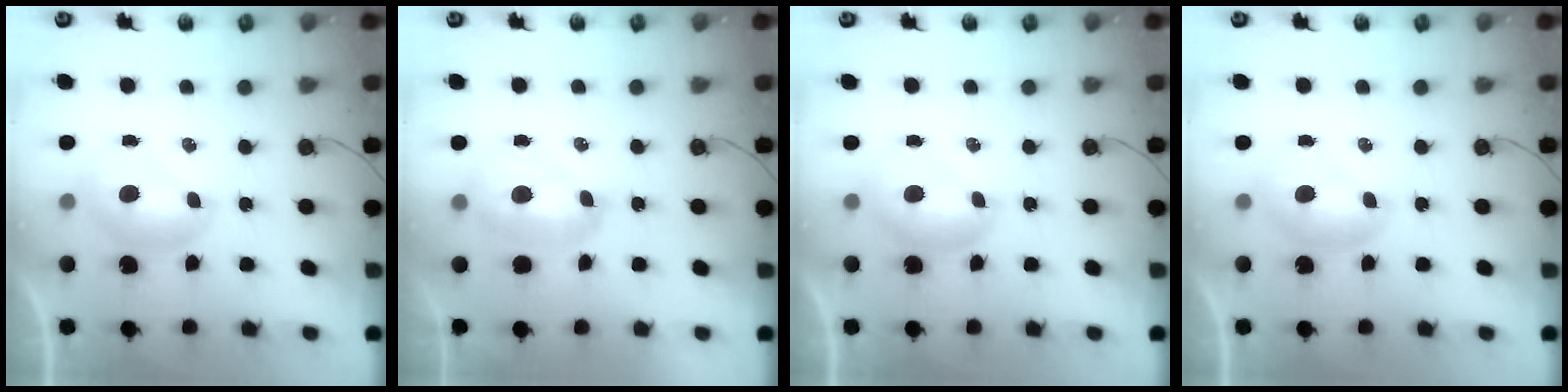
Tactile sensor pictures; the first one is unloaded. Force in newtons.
{"total": 2.0, "press": 1.9, "slide": 0.7}
{"total": 0.0}
{"total": 0.0}